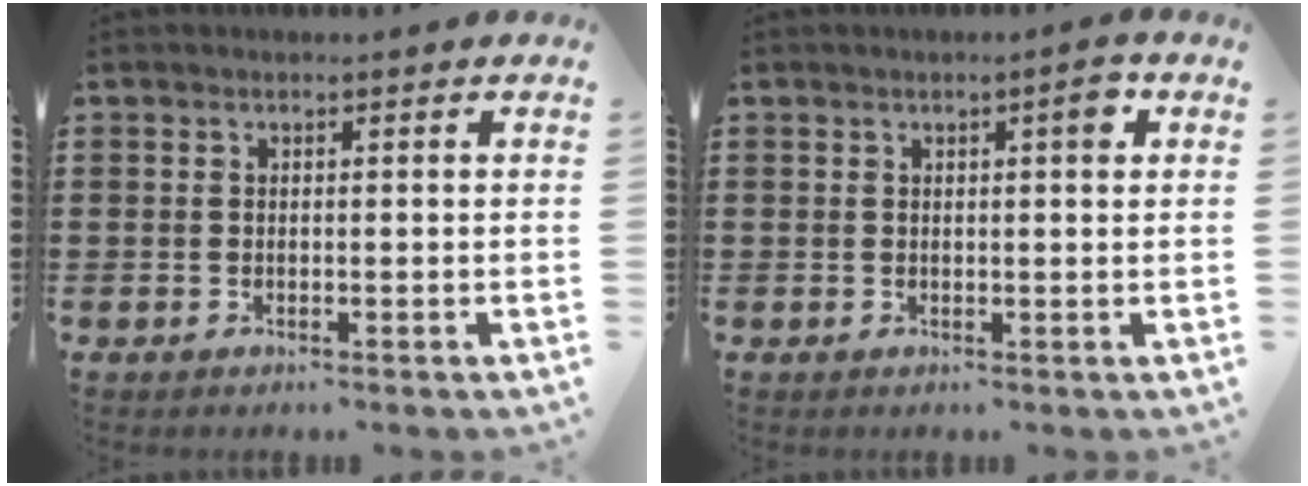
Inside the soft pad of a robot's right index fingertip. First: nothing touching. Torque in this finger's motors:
{"motor_torque": [0.50, -0.09, 0.04, 0.05]}